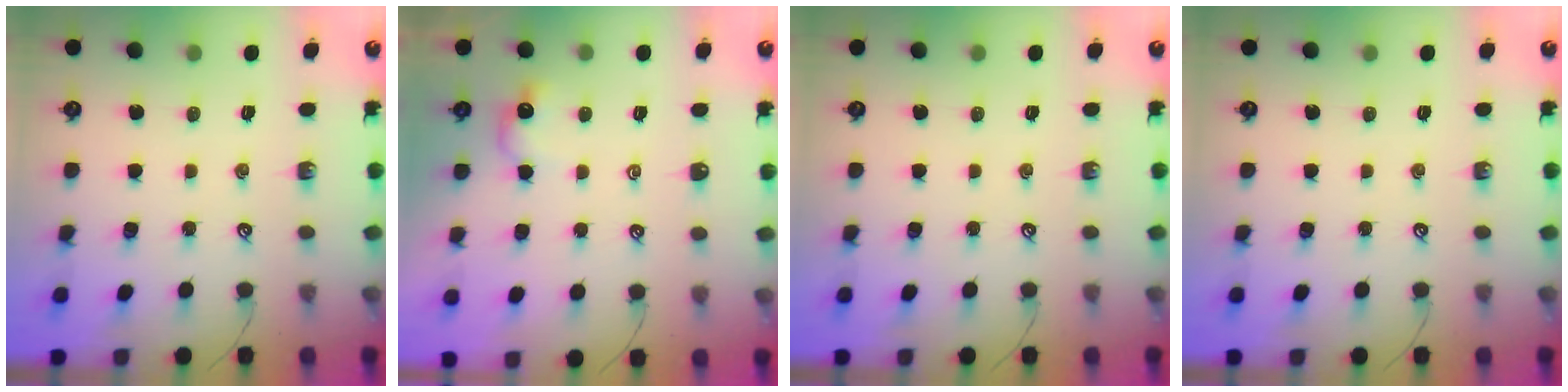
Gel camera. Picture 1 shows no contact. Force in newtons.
{"total": 1.5, "press": 1.4, "slide": 0.5}
{"total": 0.0}
{"total": 0.0}